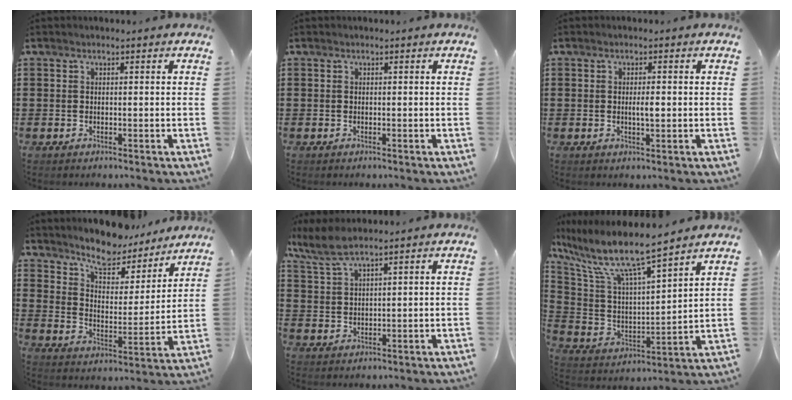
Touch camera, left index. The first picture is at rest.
{"total": 0.0}
{"total": 2.1, "force": [0.0, 0.6, 2.1], "torque": [-0.038, -0.001, -0.001]}
{"total": 7.8, "force": [7.3, 1.8, 2.0], "torque": [-0.060, -0.053, 0.128]}
{"total": 4.7, "force": [3.8, 0.6, 2.7], "torque": [-0.064, -0.005, 0.069]}
{"total": 10.4, "force": [8.4, 1.0, 6.1], "torque": [-0.153, -0.056, 0.138]}